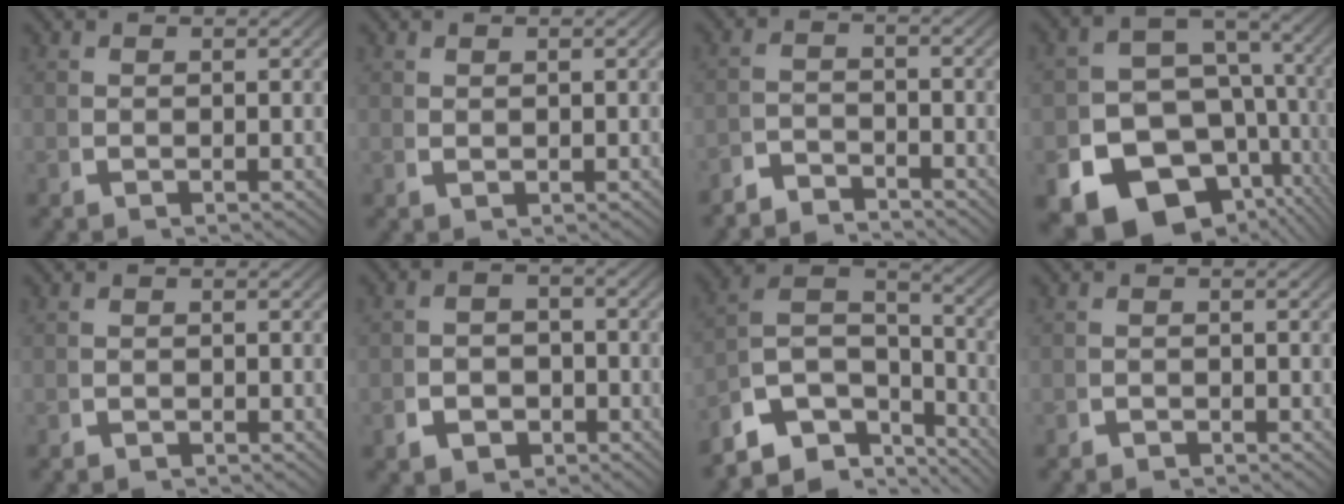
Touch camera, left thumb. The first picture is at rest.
{"total": 0.6, "force": [0.5, 0.1, 0.4], "torque": [-0.009, 0.000, 0.013]}
{"total": 3.2, "force": [-3.1, 0.7, 0.1], "torque": [0.004, -0.012, -0.063]}
{"total": 17.8, "force": [-6.6, 13.7, 9.2], "torque": [-0.189, -0.069, -0.100]}
{"total": 0.7, "force": [-0.7, 0.2, 0.1], "torque": [-0.001, -0.005, -0.013]}
{"total": 3.5, "force": [-1.7, 2.5, 1.7], "torque": [-0.029, -0.011, -0.026]}
{"total": 10.3, "force": [-1.3, 7.1, 7.3], "torque": [-0.151, -0.023, -0.027]}
{"total": 1.2, "force": [-1.2, 0.3, 0.1], "torque": [-0.001, -0.007, -0.020]}